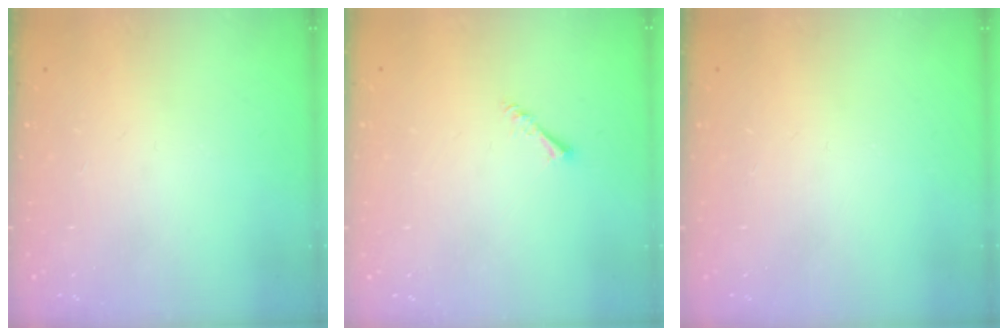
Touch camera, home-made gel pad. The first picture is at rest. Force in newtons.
{"total": 1.6, "press": 1.6, "slide": 0.3}
{"total": 0.0}